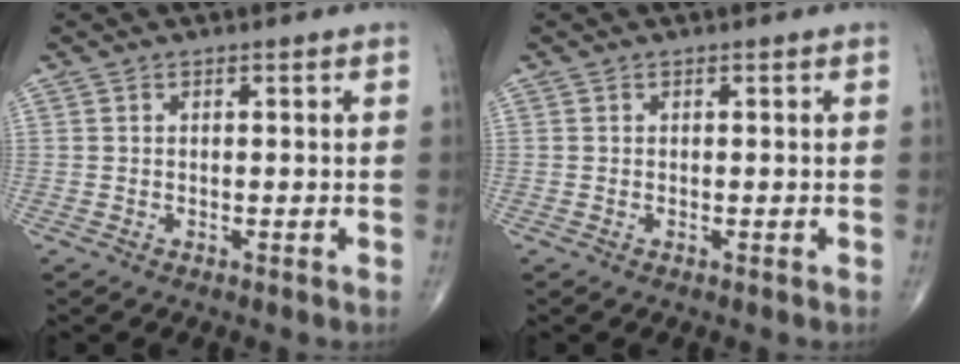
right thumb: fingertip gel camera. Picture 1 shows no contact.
{"total": 0.0}